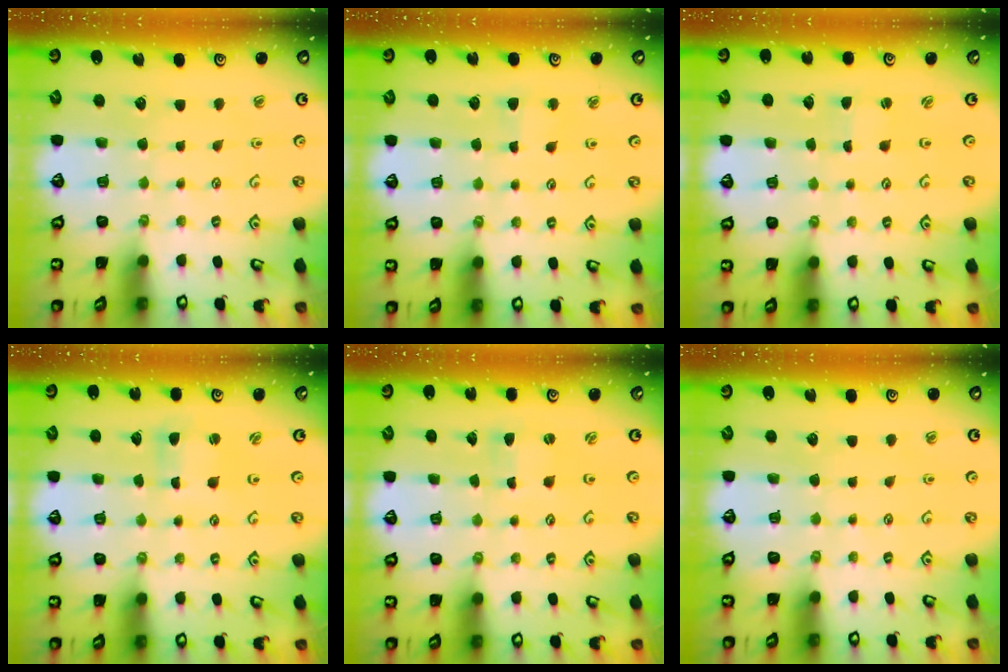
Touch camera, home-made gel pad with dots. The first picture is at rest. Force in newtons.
{"total": 2.1, "press": 2.0, "slide": 0.4}
{"total": 0.0}
{"total": 2.2, "press": 2.2, "slide": 0.3}
{"total": 1.5, "press": 1.4, "slide": 0.2}
{"total": 0.0}